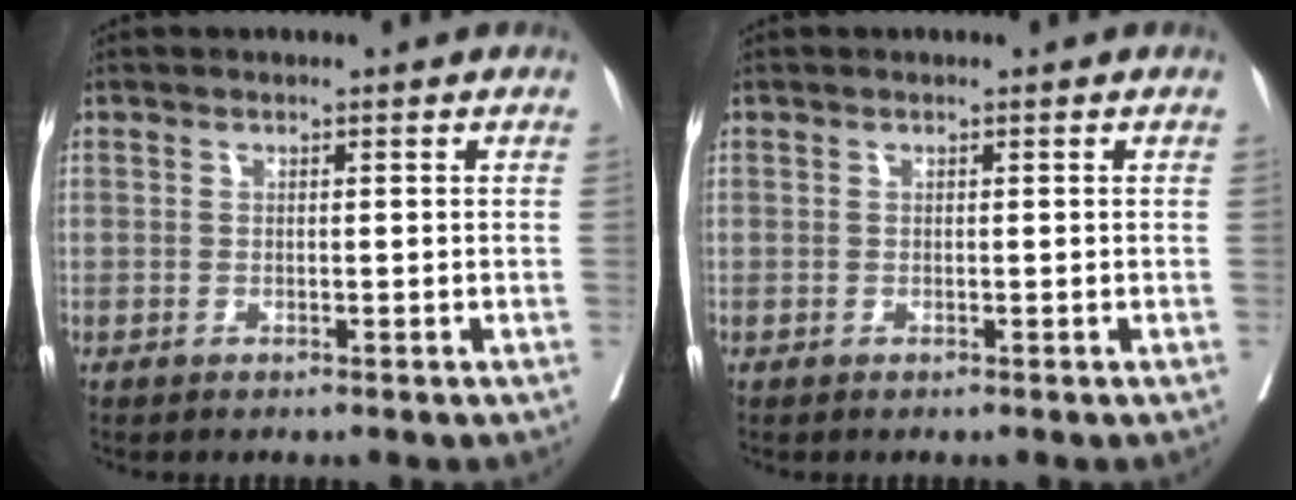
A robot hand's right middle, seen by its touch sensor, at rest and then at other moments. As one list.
[{"total": 0.0}]